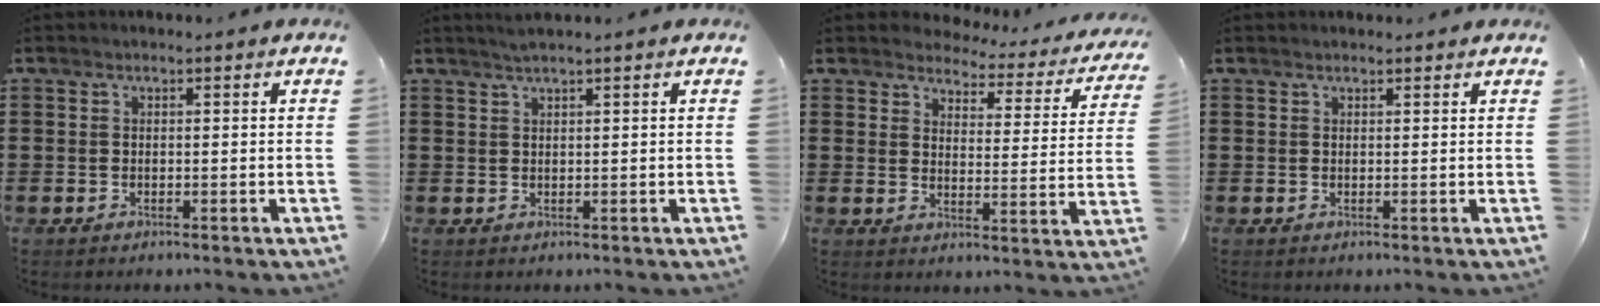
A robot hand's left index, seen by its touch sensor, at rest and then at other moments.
{"total": 1.2, "force": [1.1, -0.2, 0.6], "torque": [-0.012, 0.000, 0.020]}
{"total": 3.4, "force": [3.3, 0.5, 0.3], "torque": [-0.028, -0.026, 0.053]}
{"total": 0.8, "force": [0.7, 0.2, 0.1], "torque": [-0.004, 0.001, 0.014]}